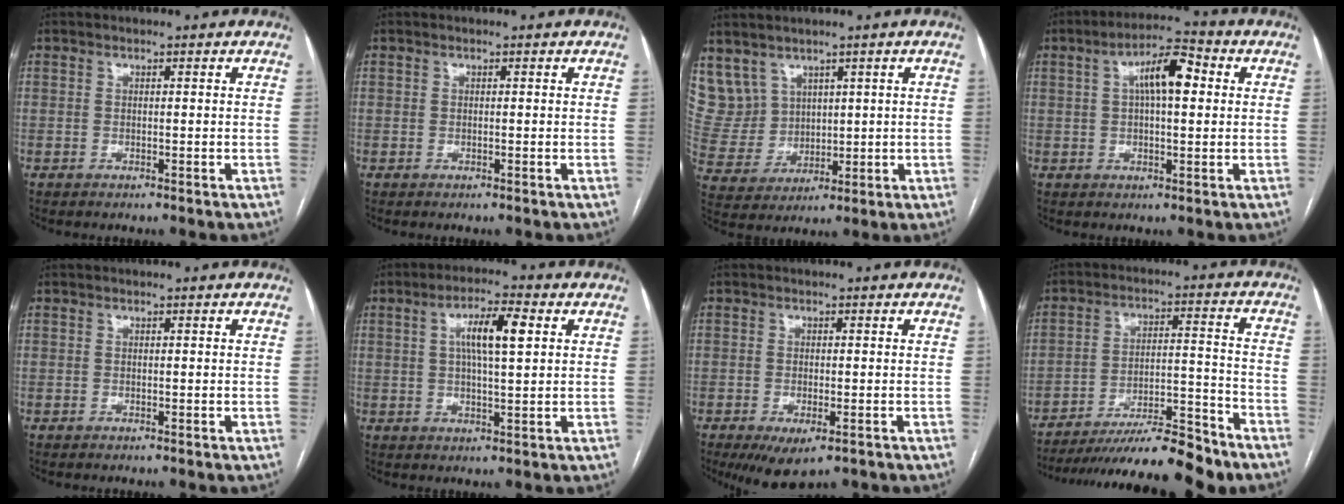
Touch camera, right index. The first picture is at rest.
{"total": 0.0}
{"total": 9.1, "force": [5.2, 7.4, 1.3], "torque": [-0.050, 0.040, 0.130]}
{"total": 8.5, "force": [2.1, 3.3, 7.6], "torque": [-0.124, 0.030, 0.029]}
{"total": 0.0}
{"total": 7.3, "force": [2.0, 1.2, 6.9], "torque": [-0.125, 0.013, 0.035]}
{"total": 5.9, "force": [-3.4, 2.0, 4.4], "torque": [-0.065, -0.015, -0.049]}
{"total": 16.3, "force": [-14.2, 1.2, 7.9], "torque": [-0.120, 0.003, -0.230]}